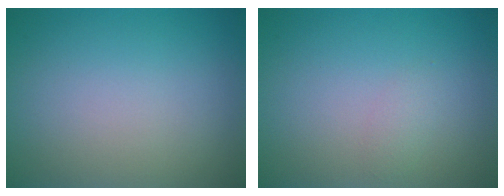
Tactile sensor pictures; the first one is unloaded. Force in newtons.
{"total": 0.8, "press": 0.8, "slide": 0.0}